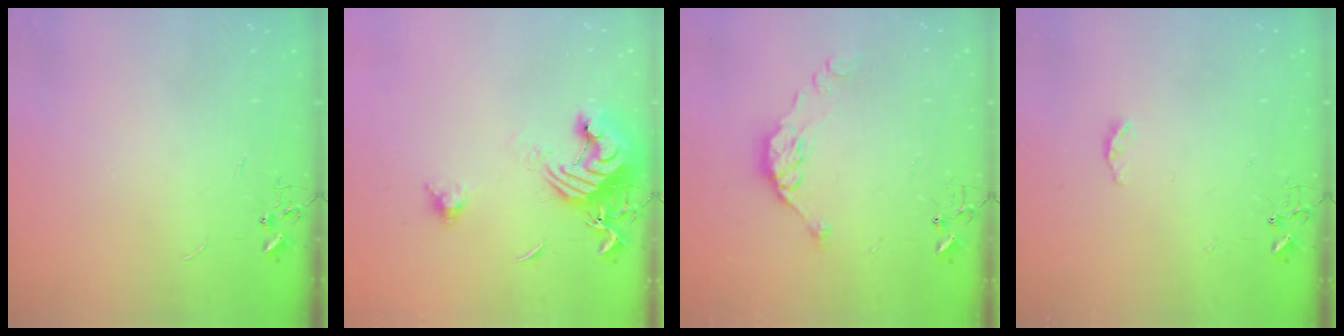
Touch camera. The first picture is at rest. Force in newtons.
{"total": 14.4, "press": 14.3, "slide": 1.9}
{"total": 10.5, "press": 10.5, "slide": 0.3}
{"total": 3.9, "press": 3.8, "slide": 0.6}